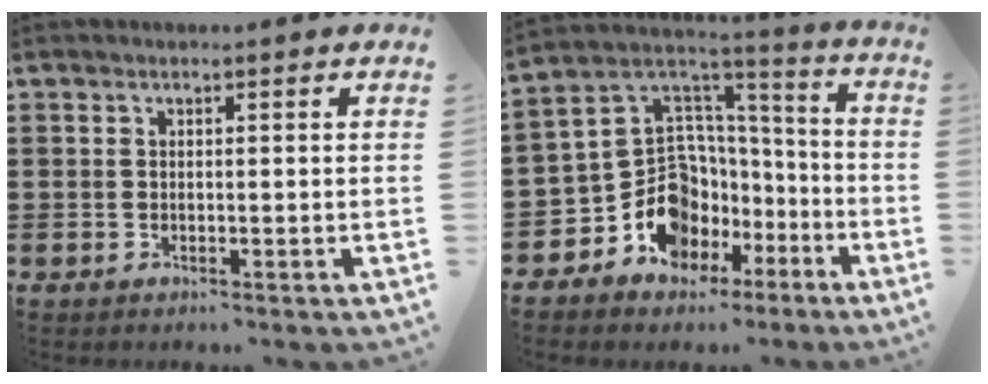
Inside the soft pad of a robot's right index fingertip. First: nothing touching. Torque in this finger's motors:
{"motor_torque": [1.26, 0.88, 0.46, 0.09]}